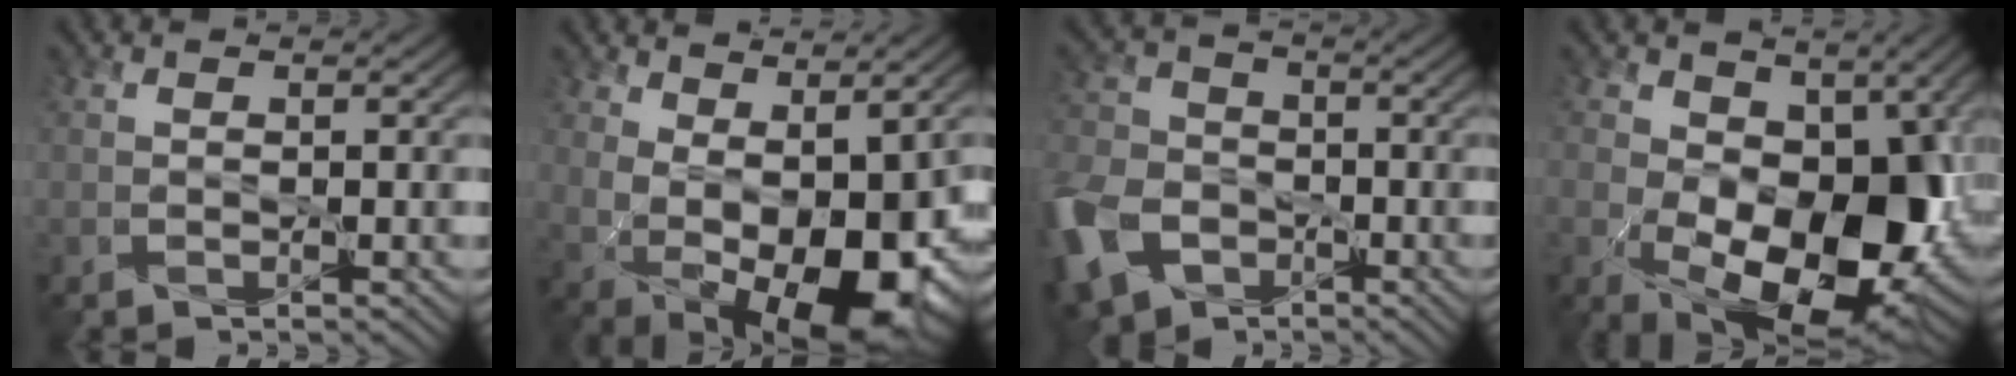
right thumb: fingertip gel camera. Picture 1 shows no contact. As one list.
[{"total": 11.6, "force": [0.4, 6.2, 9.9], "torque": [-0.159, -0.018, 0.023]}, {"total": 11.1, "force": [-5.1, 8.0, 5.7], "torque": [-0.169, -0.029, -0.114]}, {"total": 16.0, "force": [-2.3, 10.0, 12.3], "torque": [-0.204, -0.047, -0.017]}]